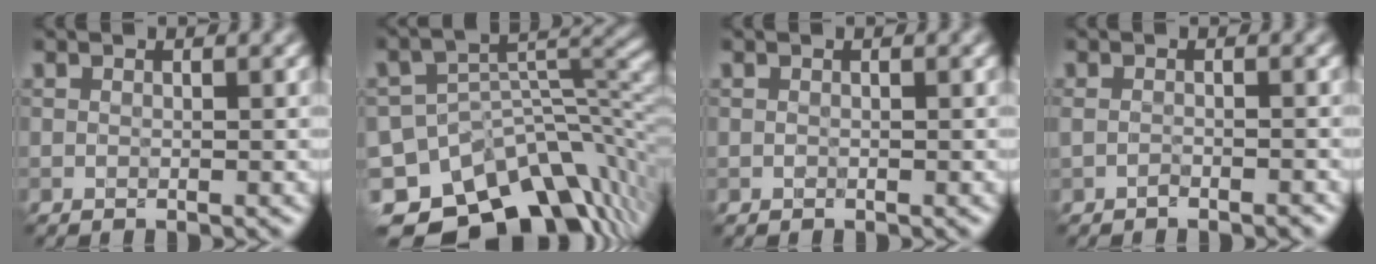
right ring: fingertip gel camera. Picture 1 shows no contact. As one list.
[{"total": 12.6, "force": [-8.4, 6.9, 6.4], "torque": [-0.121, -0.005, -0.123]}, {"total": 0.0}, {"total": 1.0, "force": [-0.8, 0.3, 0.5], "torque": [-0.009, 0.000, -0.016]}]